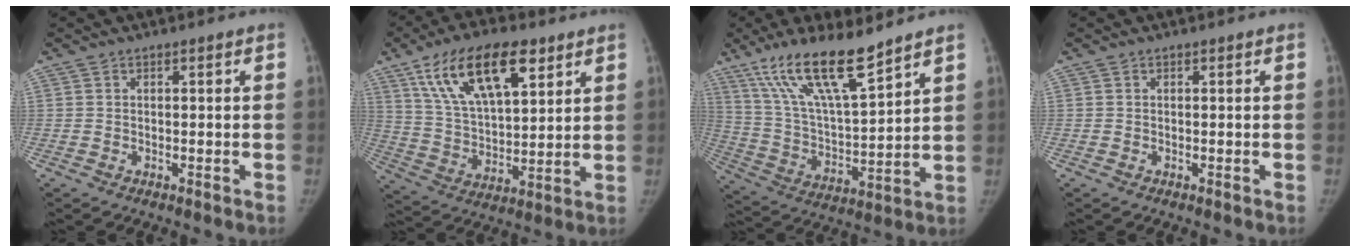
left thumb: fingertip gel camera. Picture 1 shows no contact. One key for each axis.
{"total": 18.9, "fx": 10.1, "fy": 8.3, "fz": 13.6, "tx": -0.209, "ty": -0.028, "tz": 0.187}
{"total": 17.5, "fx": 12.3, "fy": 3.6, "fz": 11.9, "tx": -0.201, "ty": -0.060, "tz": 0.238}
{"total": 0.0}